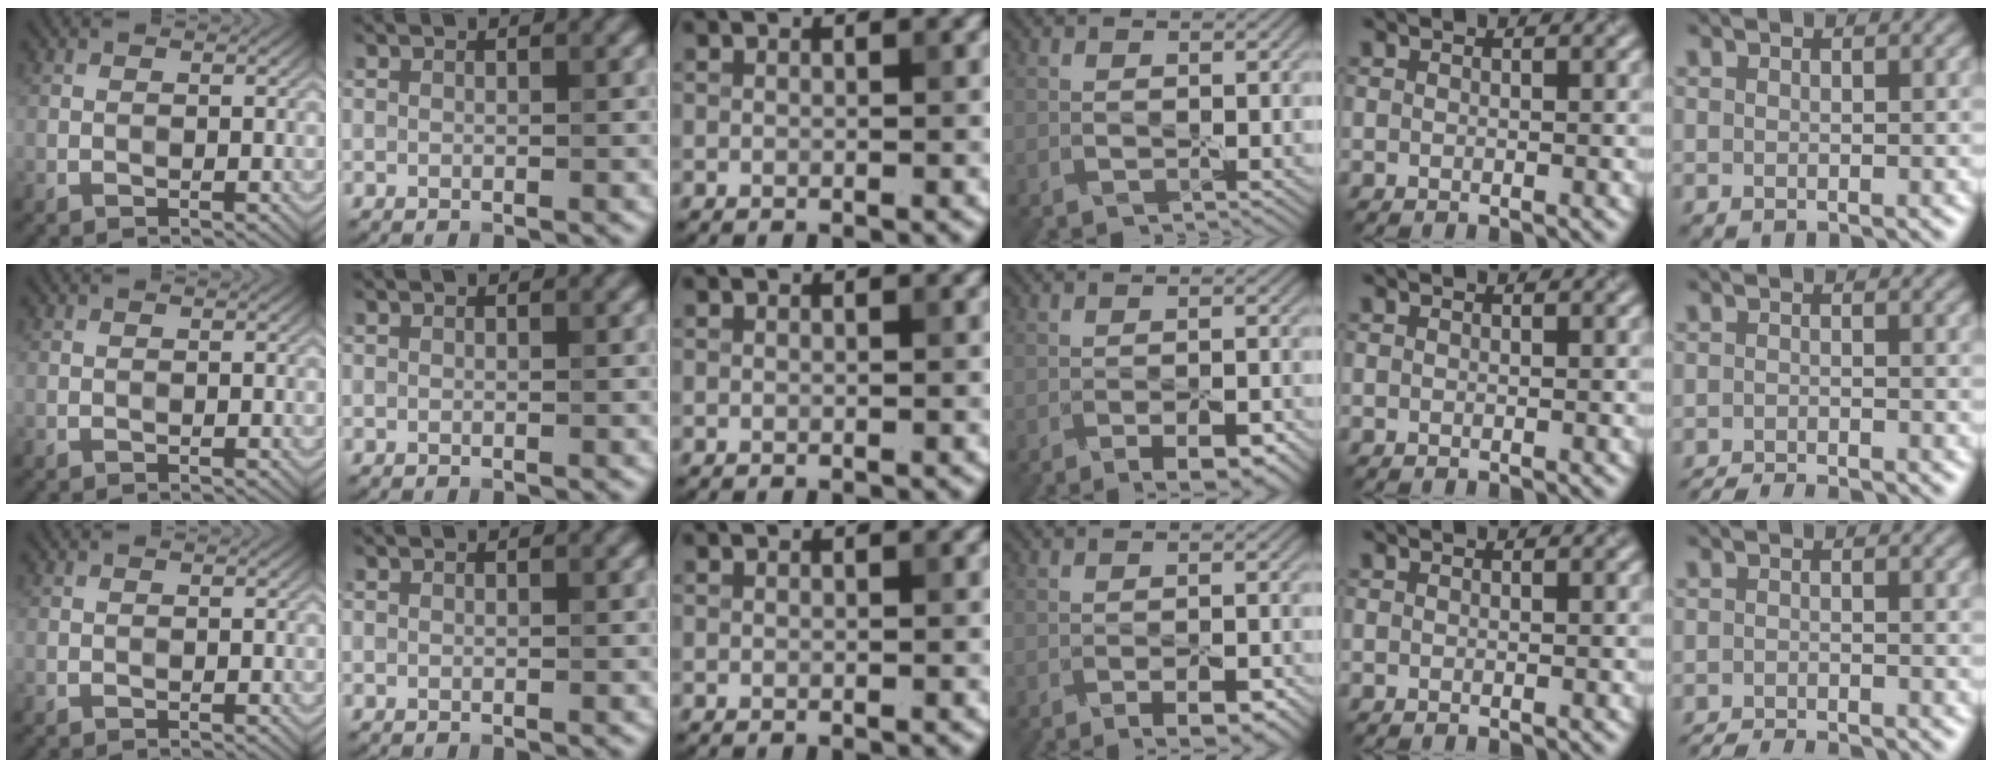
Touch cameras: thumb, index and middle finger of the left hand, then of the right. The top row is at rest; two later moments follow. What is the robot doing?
{"motion": "peel", "object": "small bumper sticker"}